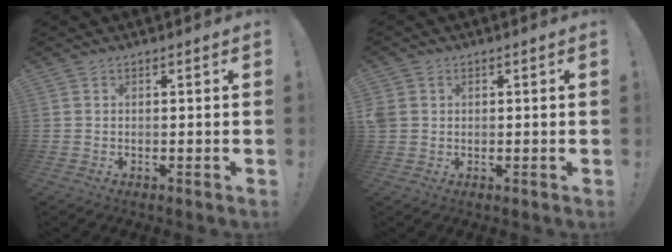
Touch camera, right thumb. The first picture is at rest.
{"total": 2.7, "force": [0.6, 2.5, 0.9], "torque": [-0.022, 0.007, 0.016]}